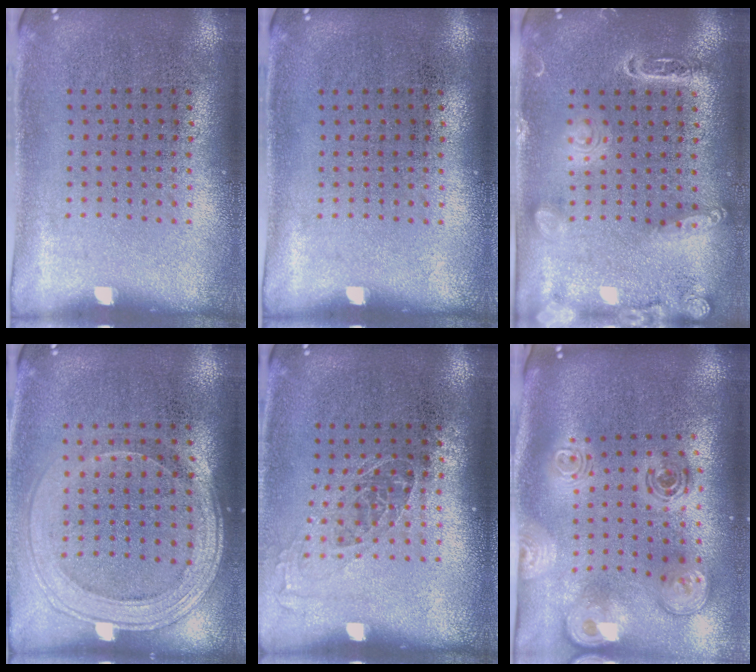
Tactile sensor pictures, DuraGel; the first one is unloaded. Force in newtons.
{"total": 0.0}
{"total": 1.8, "press": 1.8, "slide": 0.2}
{"total": 1.6, "press": 1.4, "slide": 0.7}
{"total": 1.1, "press": 0.9, "slide": 0.5}
{"total": 3.1, "press": 2.1, "slide": 2.3}